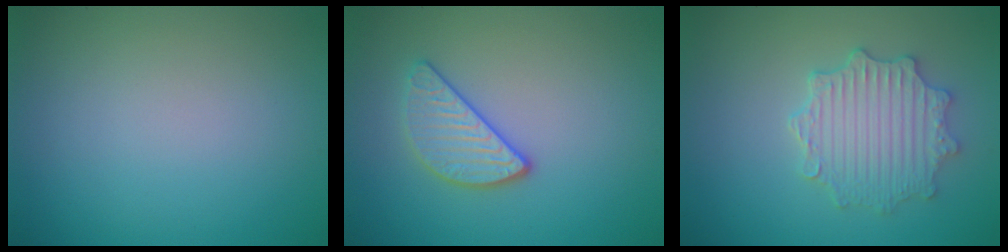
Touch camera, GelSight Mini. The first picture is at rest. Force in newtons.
{"total": 2.8, "press": 2.6, "slide": 0.9}
{"total": 4.5, "press": 3.8, "slide": 2.4}